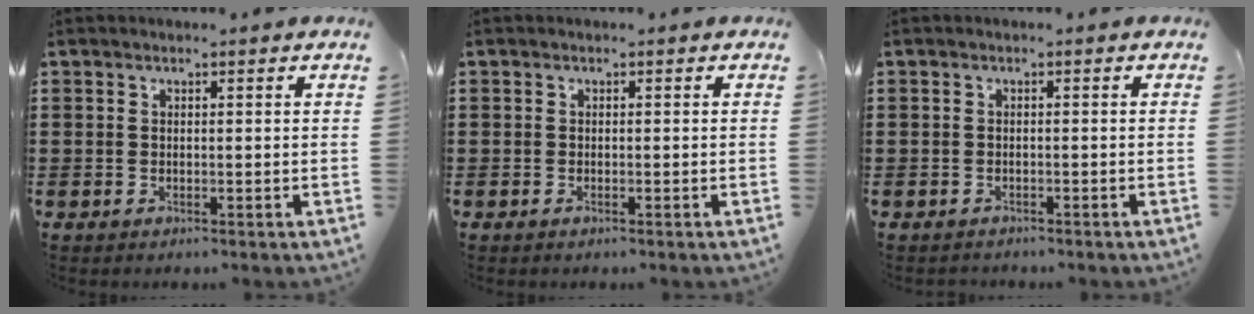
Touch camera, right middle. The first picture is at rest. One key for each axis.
{"total": 0.0}
{"total": 0.9, "fx": -0.8, "fy": 0.3, "fz": -0.1, "tx": 0.000, "ty": 0.002, "tz": -0.019}